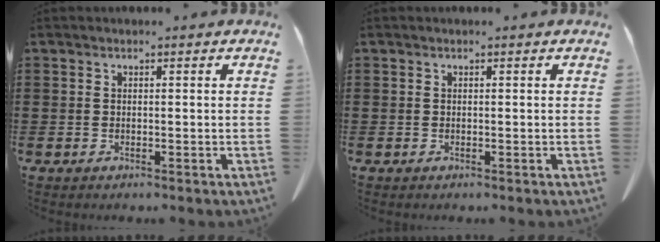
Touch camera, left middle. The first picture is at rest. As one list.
[{"total": 0.0}]